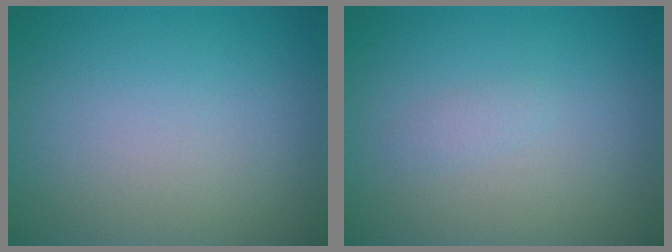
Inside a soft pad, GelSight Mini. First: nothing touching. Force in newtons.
{"total": 0.7, "press": 0.7, "slide": 0.1}